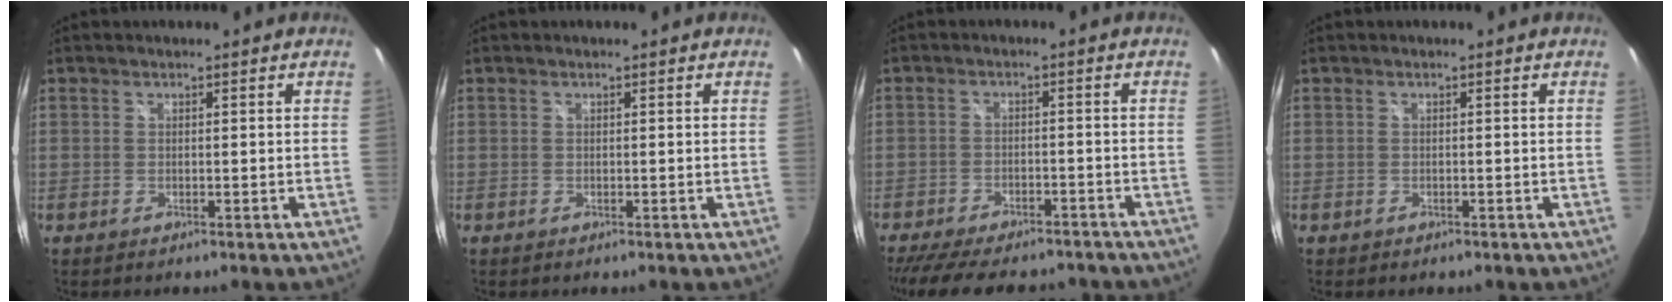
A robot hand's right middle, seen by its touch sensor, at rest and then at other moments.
{"total": 0.0}
{"total": 16.4, "force": [-13.6, 5.6, 7.3], "torque": [-0.163, -0.014, -0.195]}
{"total": 0.6, "force": [-0.4, 0.5, 0.1], "torque": [-0.004, -0.002, -0.006]}